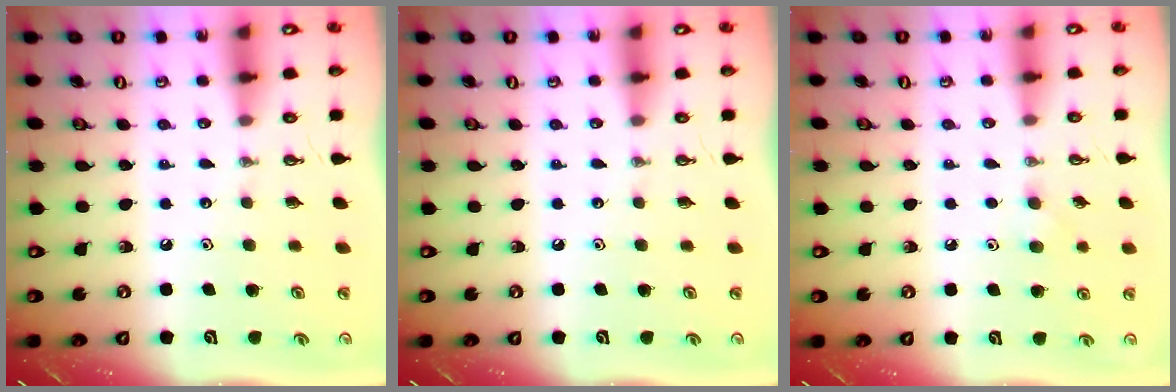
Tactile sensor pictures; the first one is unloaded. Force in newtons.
{"total": 0.0}
{"total": 4.3, "press": 4.2, "slide": 0.8}